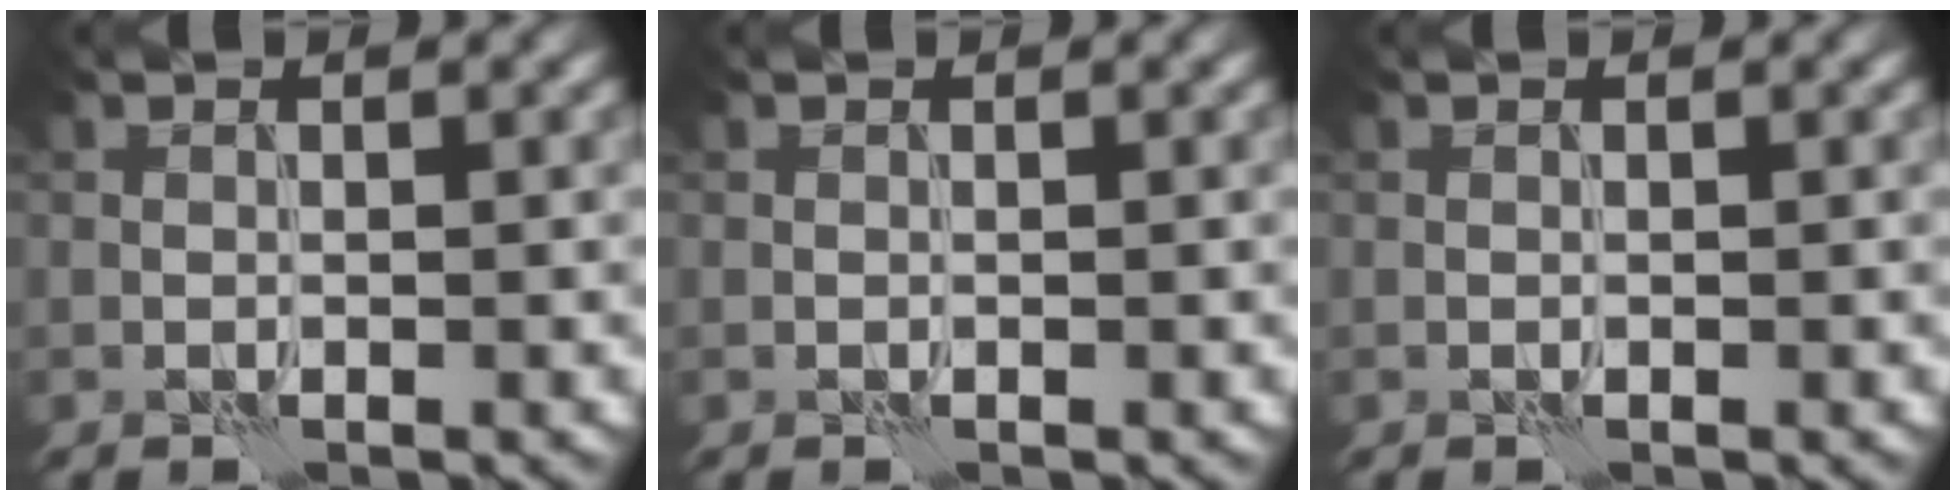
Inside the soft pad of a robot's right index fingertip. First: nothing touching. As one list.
[{"total": 0.0}, {"total": 0.0}]